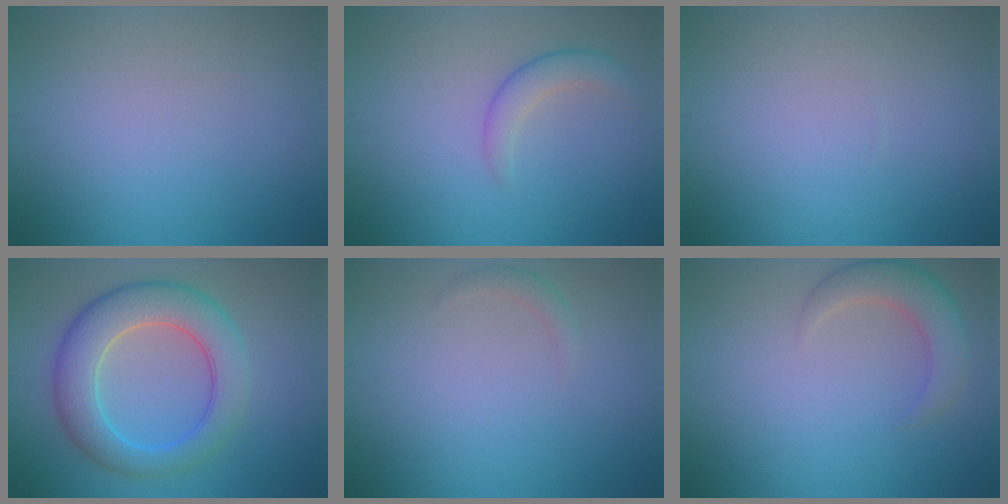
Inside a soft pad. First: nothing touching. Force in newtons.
{"total": 2.3, "press": 2.3, "slide": 0.1}
{"total": 0.0}
{"total": 7.5, "press": 7.5, "slide": 0.3}
{"total": 1.0, "press": 1.0, "slide": 0.0}
{"total": 3.9, "press": 3.9, "slide": 0.3}